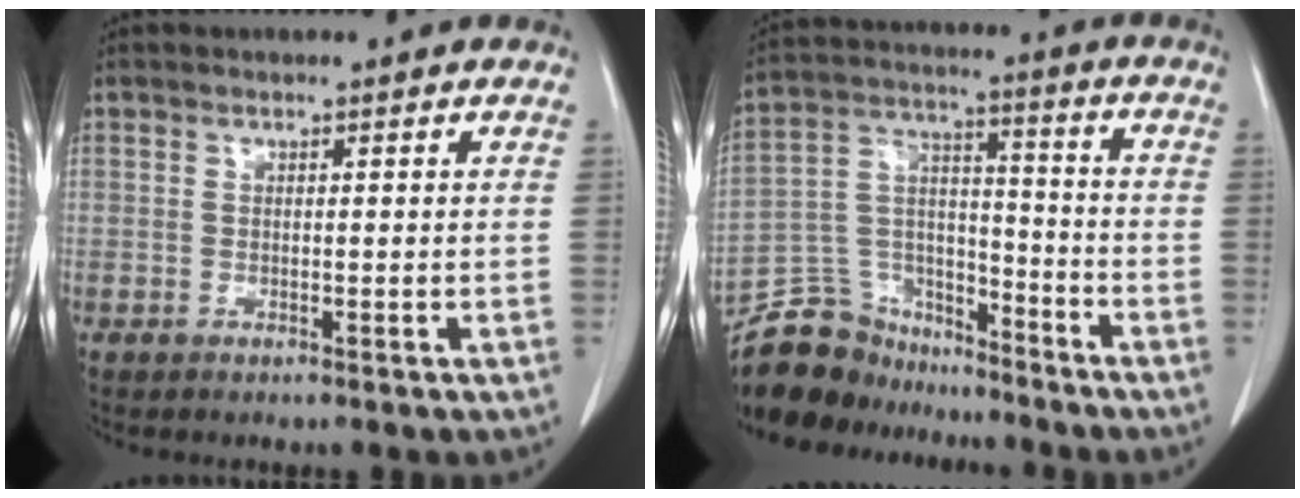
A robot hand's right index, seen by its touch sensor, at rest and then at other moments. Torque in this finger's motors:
{"motor_torque": [-0.34, -0.19, -0.80, -0.21]}